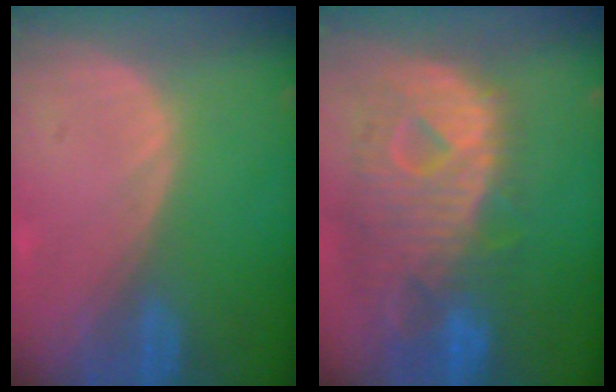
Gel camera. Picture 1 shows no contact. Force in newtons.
{"total": 12.6, "press": 10.8, "slide": 6.5}